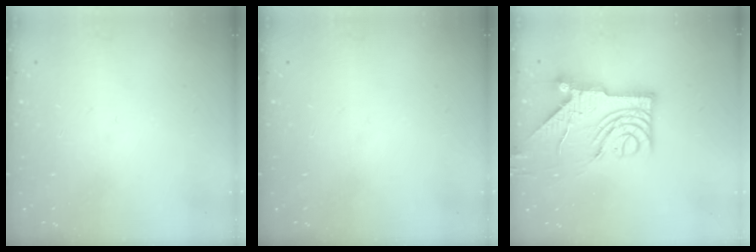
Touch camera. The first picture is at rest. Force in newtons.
{"total": 0.0}
{"total": 12.8, "press": 12.8, "slide": 0.8}